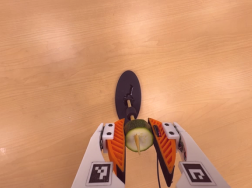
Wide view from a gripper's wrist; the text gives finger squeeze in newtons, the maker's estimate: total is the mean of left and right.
{"total": 10.4, "left": 9.7, "right": 11.0}